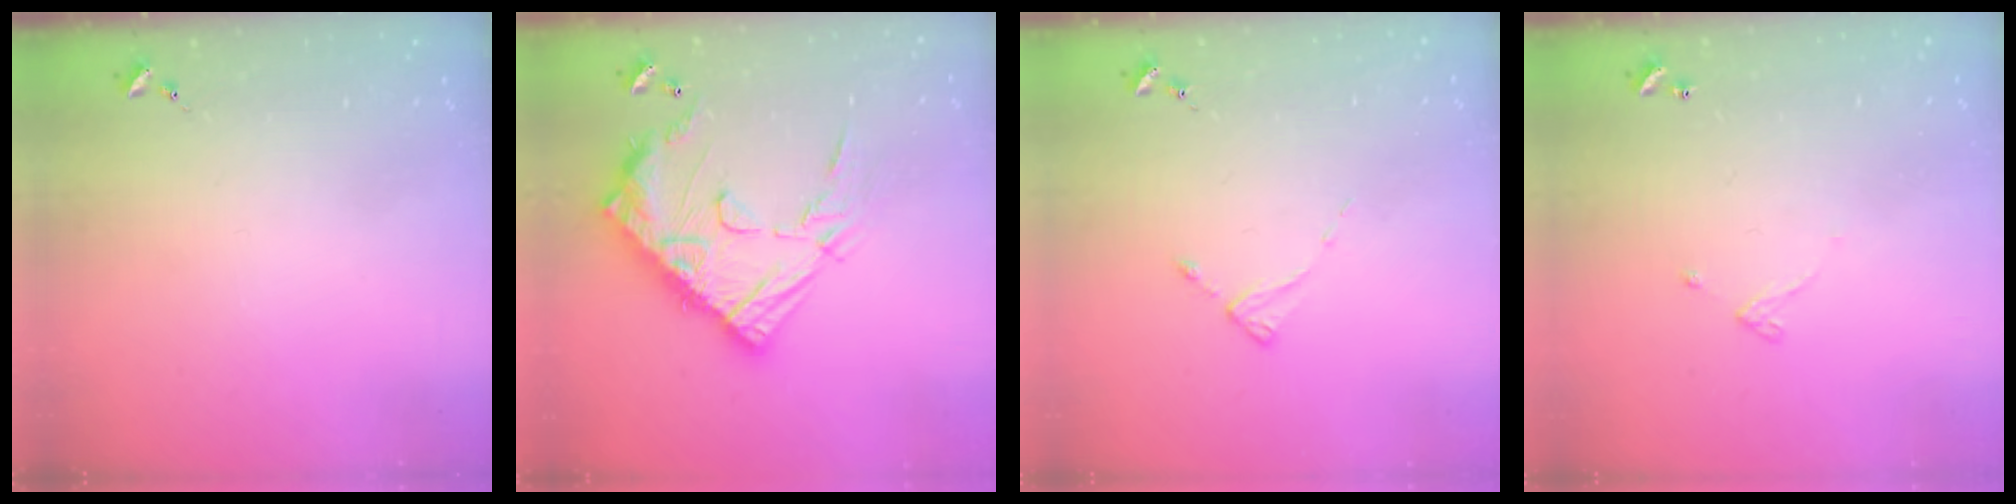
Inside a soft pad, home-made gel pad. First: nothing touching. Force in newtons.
{"total": 21.0, "press": 21.0, "slide": 1.6}
{"total": 2.0, "press": 2.0, "slide": 0.3}
{"total": 3.4, "press": 3.4, "slide": 0.5}